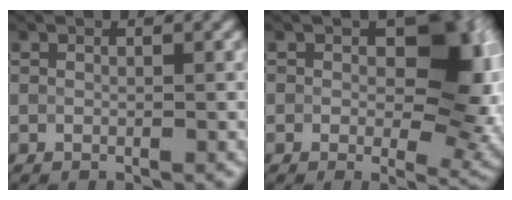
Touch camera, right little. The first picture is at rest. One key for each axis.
{"total": 9.7, "fx": 1.1, "fy": 5.9, "fz": 7.6, "tx": -0.080, "ty": 0.000, "tz": 0.010}